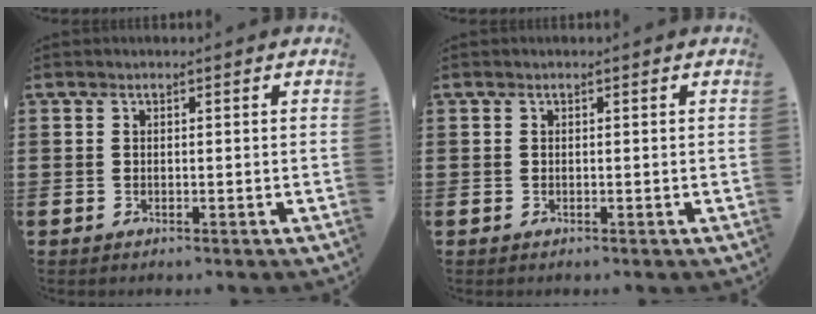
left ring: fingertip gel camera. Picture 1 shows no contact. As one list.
[{"total": 0.0}]